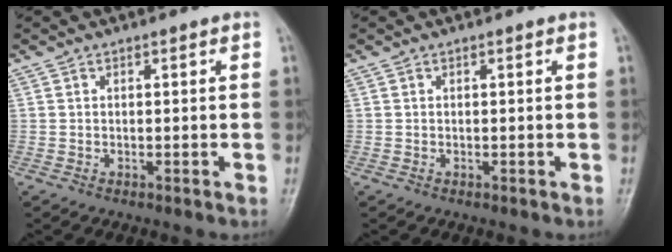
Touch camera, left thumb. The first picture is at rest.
{"total": 0.0}